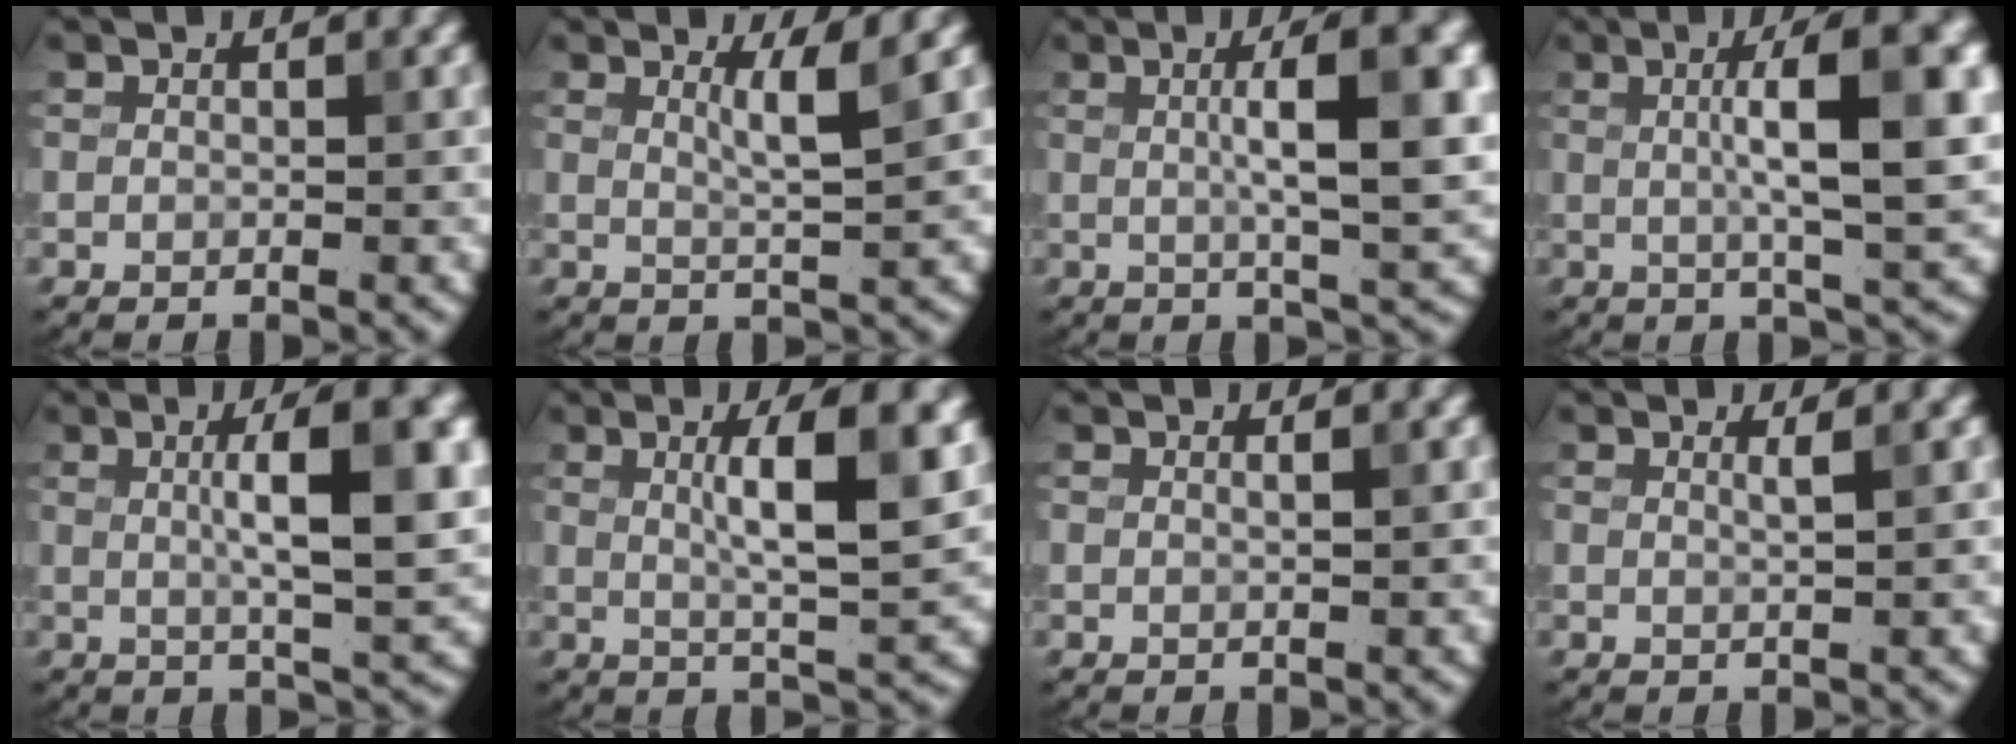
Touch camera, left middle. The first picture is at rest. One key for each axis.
{"total": 2.7, "fx": 1.1, "fy": 0.4, "fz": 2.5, "tx": -0.036, "ty": -0.002, "tz": 0.017}
{"total": 8.4, "fx": 1.3, "fy": 2.0, "fz": 8.1, "tx": -0.101, "ty": 0.011, "tz": 0.016}
{"total": 9.3, "fx": 1.5, "fy": 2.1, "fz": 8.9, "tx": -0.112, "ty": 0.011, "tz": 0.020}
{"total": 8.2, "fx": 1.3, "fy": 1.9, "fz": 7.8, "tx": -0.101, "ty": 0.011, "tz": 0.017}
{"total": 7.0, "fx": 1.6, "fy": 1.5, "fz": 6.6, "tx": -0.094, "ty": 0.004, "tz": 0.026}
{"total": 0.8, "fx": 0.4, "fy": 0.3, "fz": 0.6, "tx": -0.001, "ty": -0.001, "tz": -0.002}
{"total": 1.0, "fx": 0.5, "fy": 0.3, "fz": 0.9, "tx": -0.005, "ty": 0.000, "tz": 0.004}